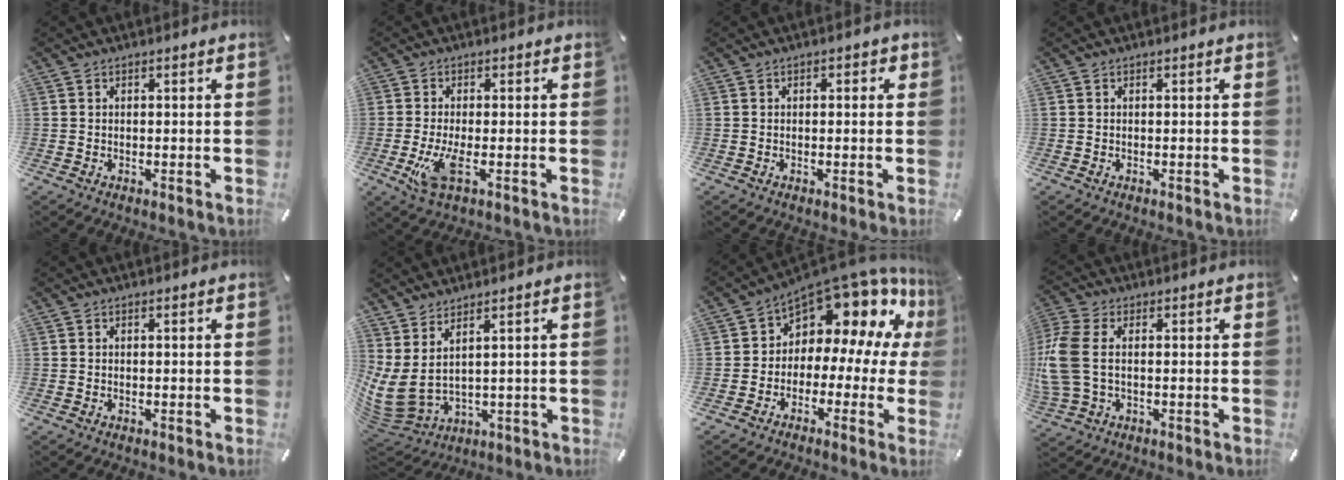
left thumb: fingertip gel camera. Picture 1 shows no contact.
{"total": 7.0, "force": [-1.8, 2.7, 6.2], "torque": [-0.141, -0.014, -0.030]}
{"total": 0.9, "force": [-0.2, 0.6, 0.7], "torque": [-0.012, 0.006, -0.006]}
{"total": 0.0}
{"total": 0.0}
{"total": 6.3, "force": [2.3, 3.3, 4.9], "torque": [-0.133, -0.037, 0.043]}
{"total": 12.6, "force": [8.2, 7.1, 6.5], "torque": [-0.102, -0.083, 0.138]}
{"total": 8.6, "force": [-0.6, 5.6, 6.5], "torque": [-0.165, -0.006, -0.012]}